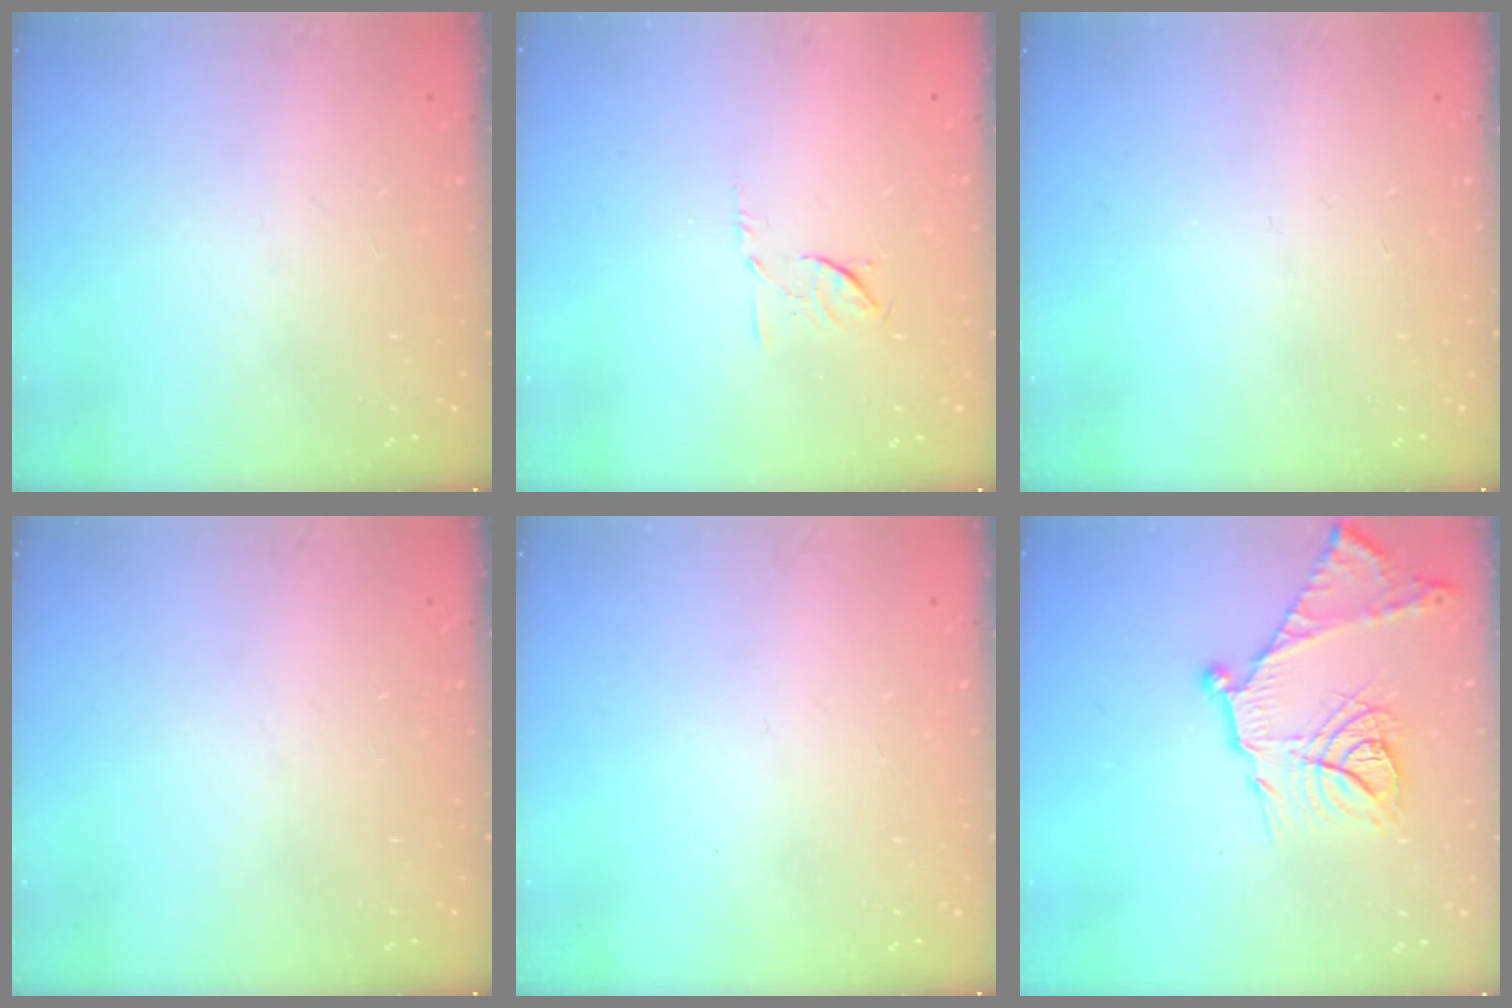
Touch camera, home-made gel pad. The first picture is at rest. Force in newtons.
{"total": 5.5, "press": 5.4, "slide": 1.2}
{"total": 0.0}
{"total": 0.0}
{"total": 0.0}
{"total": 19.7, "press": 19.6, "slide": 1.7}